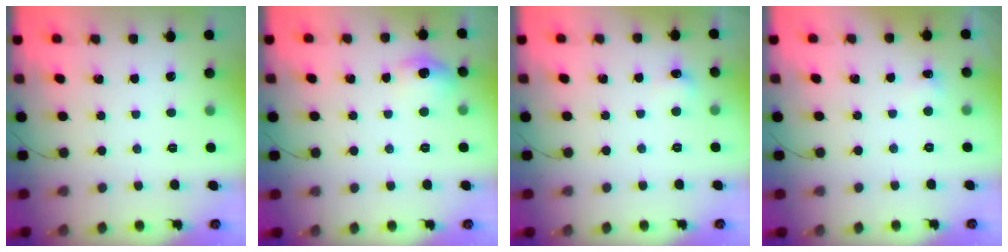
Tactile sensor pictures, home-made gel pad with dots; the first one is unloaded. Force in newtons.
{"total": 8.3, "press": 8.0, "slide": 2.0}
{"total": 4.4, "press": 4.2, "slide": 1.2}
{"total": 3.9, "press": 3.7, "slide": 1.3}